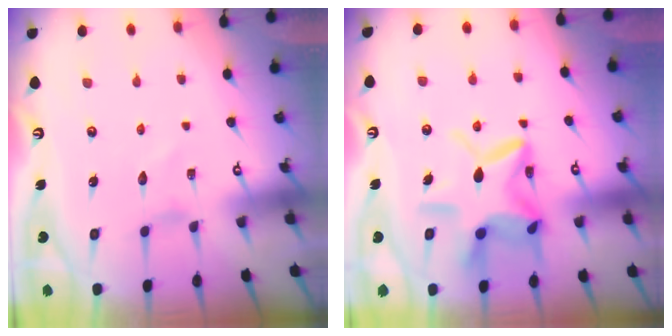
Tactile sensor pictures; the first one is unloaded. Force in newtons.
{"total": 15.3, "press": 15.2, "slide": 1.4}